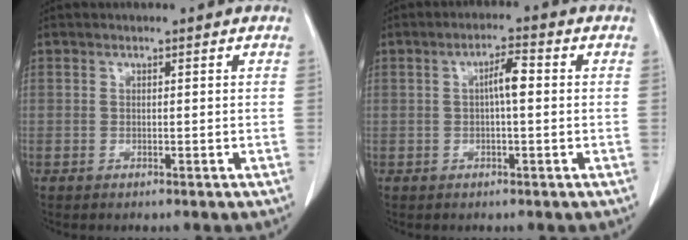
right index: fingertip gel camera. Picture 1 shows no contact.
{"total": 3.7, "force": [0.2, 0.6, 3.6], "torque": [-0.062, 0.009, 0.002]}